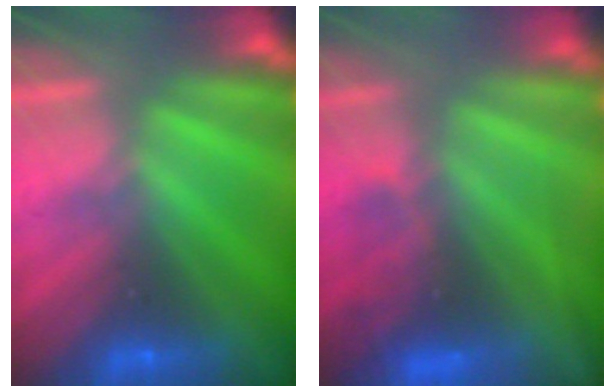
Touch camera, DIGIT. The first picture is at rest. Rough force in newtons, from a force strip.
{"total": 4.6}